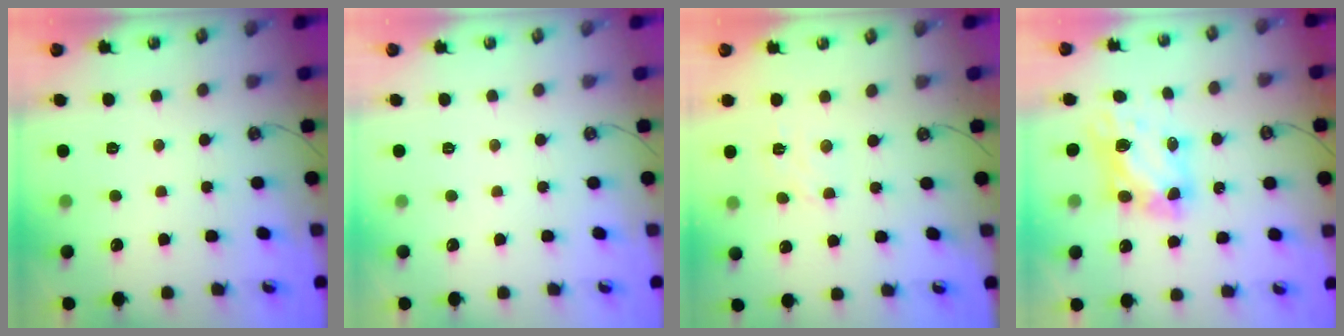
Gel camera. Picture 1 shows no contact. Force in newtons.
{"total": 0.0}
{"total": 2.9, "press": 2.8, "slide": 0.7}
{"total": 7.0, "press": 7.0, "slide": 0.6}